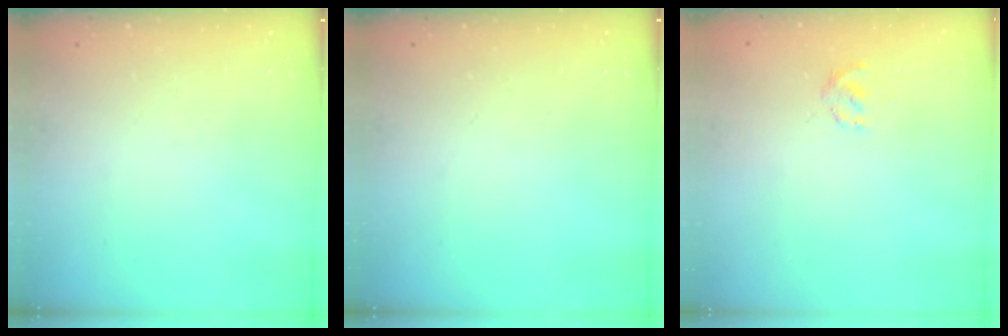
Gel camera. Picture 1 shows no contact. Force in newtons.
{"total": 0.0}
{"total": 1.3, "press": 1.1, "slide": 0.7}